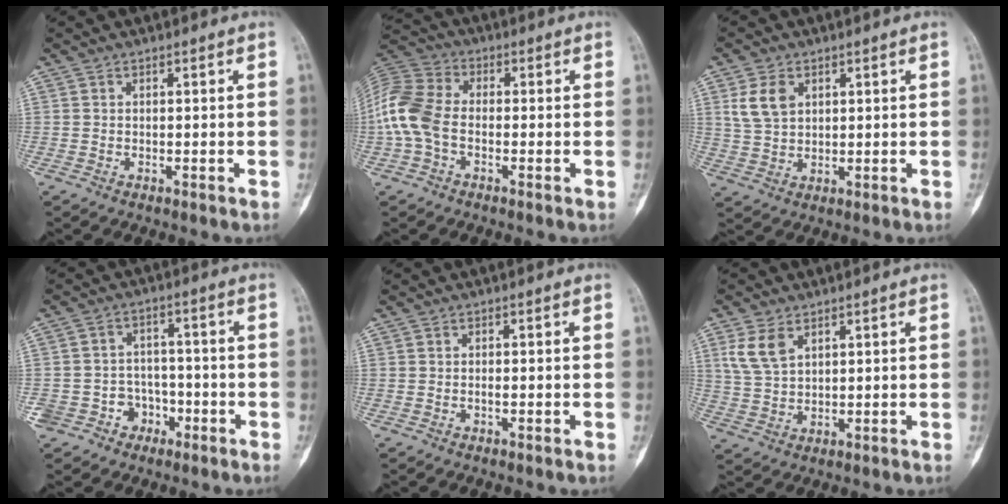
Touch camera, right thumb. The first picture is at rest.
{"total": 10.8, "force": [-1.7, 7.0, 8.1], "torque": [-0.178, 0.027, -0.048]}
{"total": 6.2, "force": [2.4, 4.2, 3.9], "torque": [-0.066, -0.002, 0.053]}
{"total": 7.0, "force": [-3.4, 6.1, 0.8], "torque": [0.037, 0.038, -0.047]}
{"total": 0.6, "force": [-0.2, 0.2, 0.5], "torque": [-0.008, -0.001, -0.004]}
{"total": 6.3, "force": [3.0, 3.7, 4.1], "torque": [-0.078, -0.006, 0.070]}